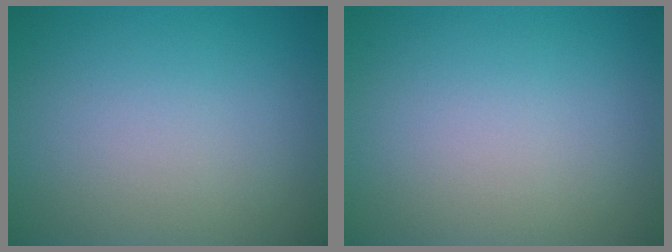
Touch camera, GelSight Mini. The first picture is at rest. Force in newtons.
{"total": 0.0}